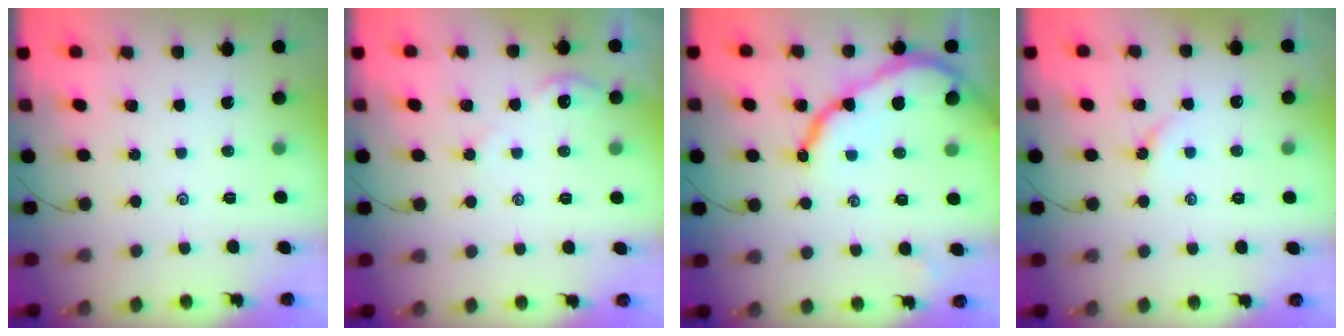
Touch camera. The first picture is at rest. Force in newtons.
{"total": 2.4, "press": 2.4, "slide": 0.4}
{"total": 11.9, "press": 11.8, "slide": 1.3}
{"total": 2.5, "press": 2.4, "slide": 0.6}